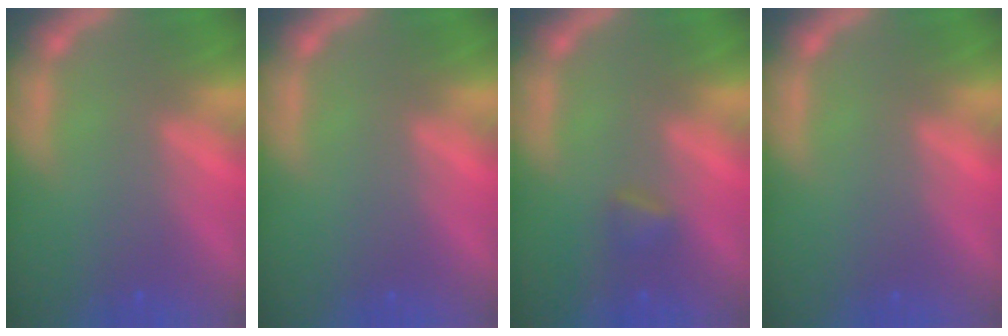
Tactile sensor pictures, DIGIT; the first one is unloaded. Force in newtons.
{"total": 0.0}
{"total": 1.4}
{"total": 0.0}